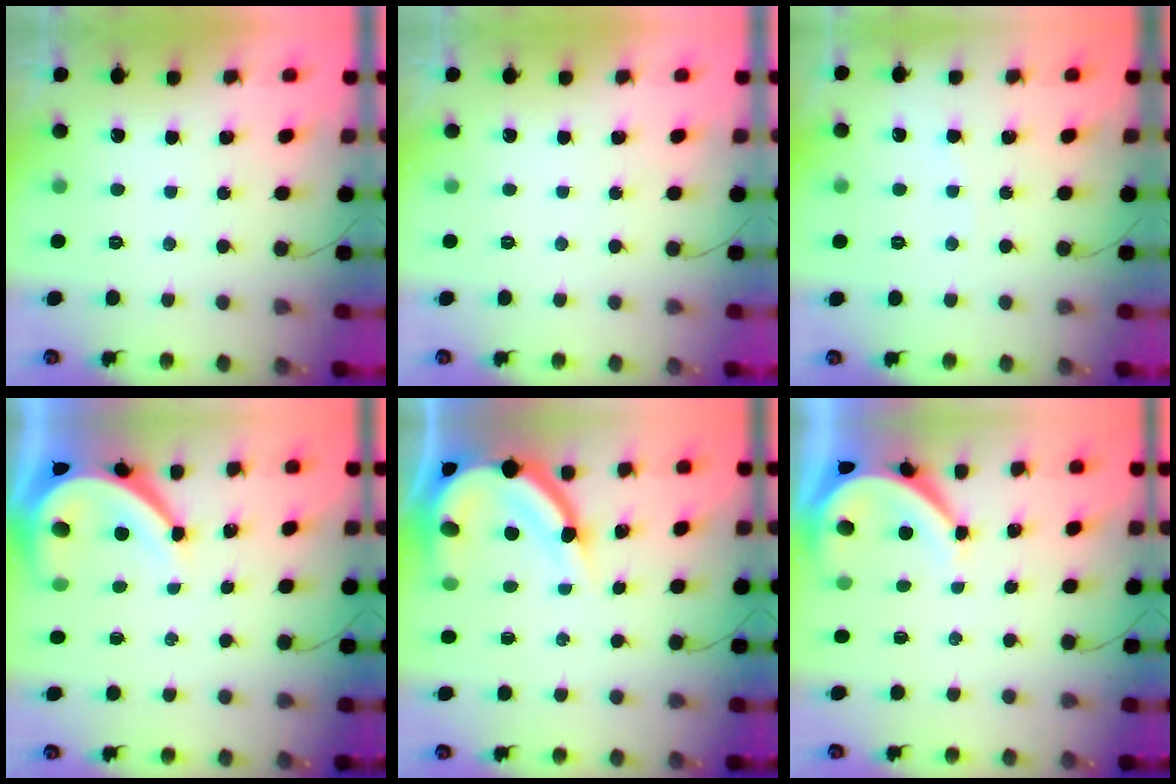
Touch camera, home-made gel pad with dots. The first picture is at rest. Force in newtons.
{"total": 0.0}
{"total": 2.0, "press": 2.0, "slide": 0.2}
{"total": 10.7, "press": 10.7, "slide": 1.3}
{"total": 14.8, "press": 14.7, "slide": 1.5}
{"total": 7.0, "press": 7.0, "slide": 0.4}